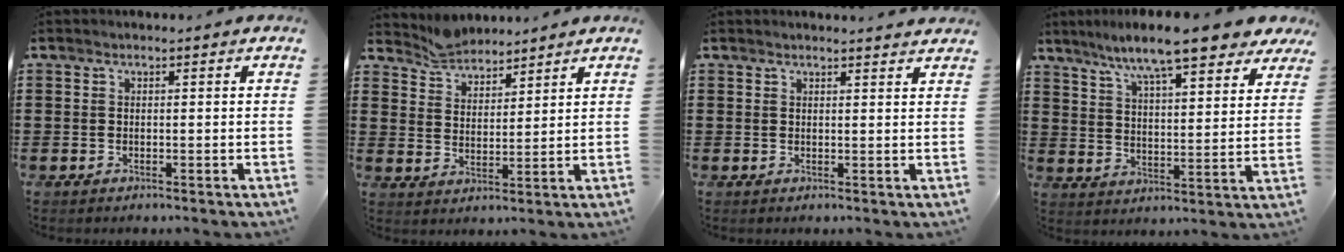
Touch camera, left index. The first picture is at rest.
{"total": 4.9, "force": [4.8, 1.2, 0.0], "torque": [-0.019, -0.013, 0.093]}
{"total": 1.6, "force": [1.6, -0.2, 0.3], "torque": [-0.008, -0.001, 0.032]}
{"total": 10.2, "force": [8.6, 0.7, 5.4], "torque": [-0.127, -0.035, 0.146]}